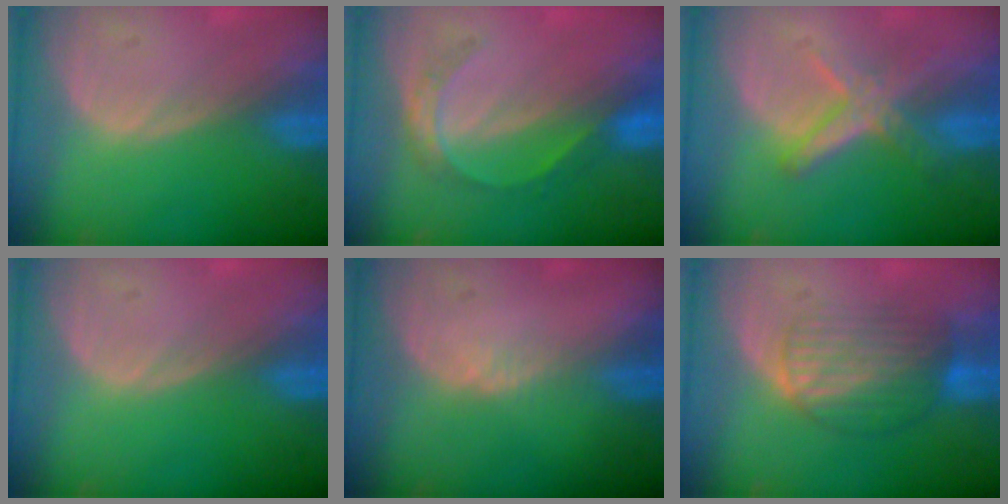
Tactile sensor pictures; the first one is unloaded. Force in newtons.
{"total": 4.5, "press": 4.4, "slide": 0.7}
{"total": 6.0, "press": 5.4, "slide": 2.5}
{"total": 0.0}
{"total": 1.2, "press": 0.9, "slide": 0.8}
{"total": 6.6, "press": 6.3, "slide": 1.9}